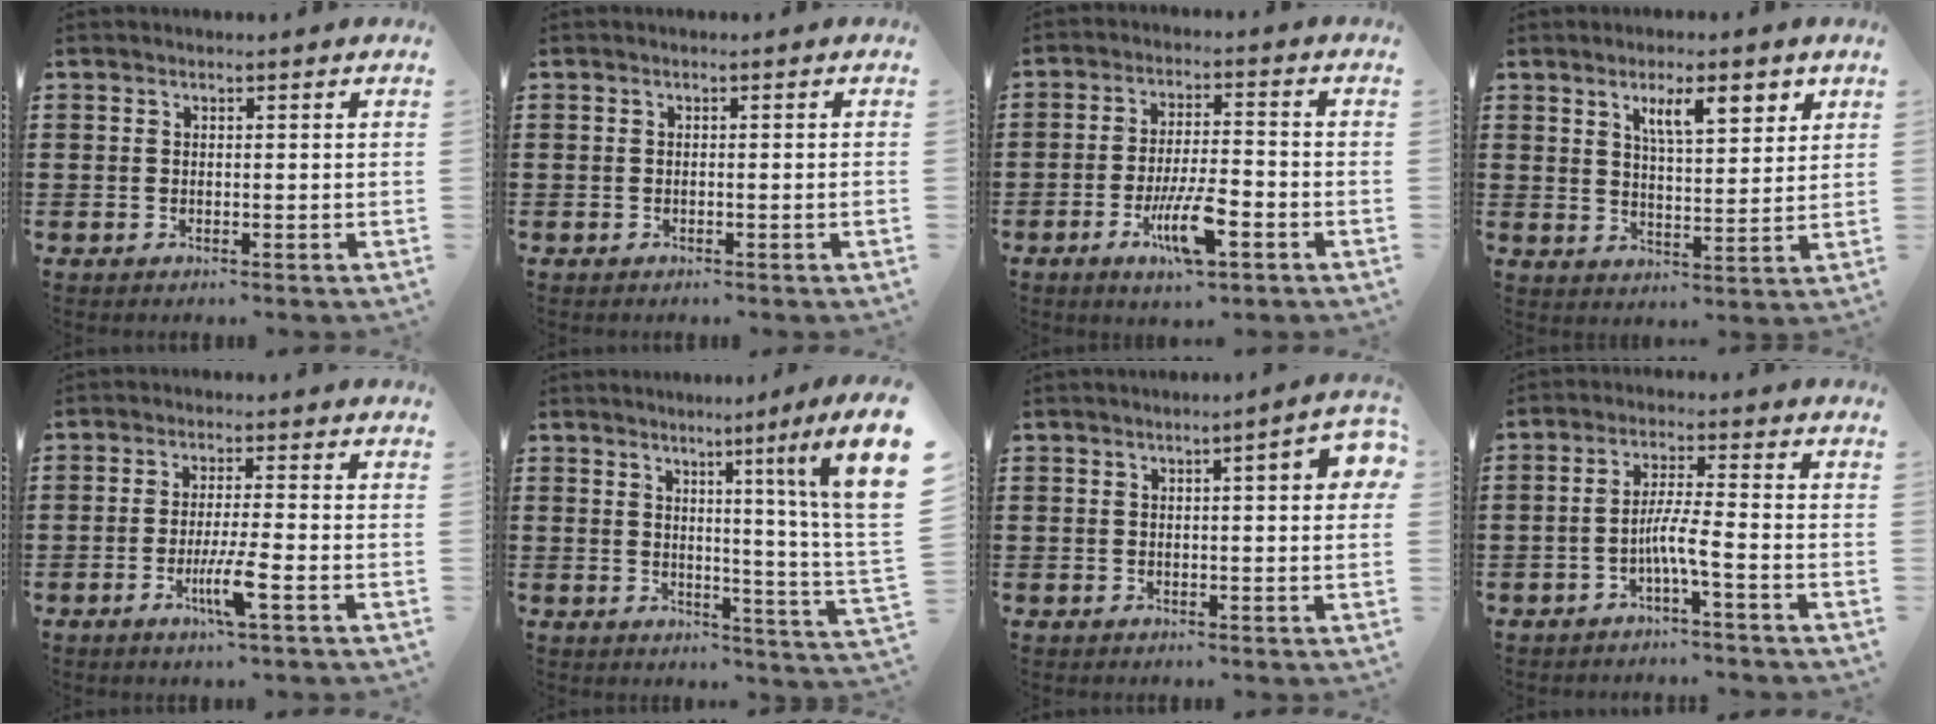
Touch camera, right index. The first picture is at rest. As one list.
[{"total": 0.6, "force": [-0.4, -0.1, 0.4], "torque": [-0.008, -0.002, -0.007]}, {"total": 9.0, "force": [-3.8, 2.6, 7.7], "torque": [-0.153, -0.003, -0.069]}, {"total": 7.1, "force": [3.7, 2.2, 5.6], "torque": [-0.095, -0.001, 0.058]}, {"total": 5.6, "force": [-2.4, 0.2, 5.1], "torque": [-0.097, -0.016, -0.044]}, {"total": 7.1, "force": [3.2, 0.0, 6.3], "torque": [-0.119, -0.025, 0.042]}, {"total": 4.5, "force": [0.7, 0.8, 4.4], "torque": [-0.065, 0.000, 0.007]}, {"total": 4.7, "force": [-2.3, 0.0, 4.1], "torque": [-0.081, -0.005, -0.045]}]